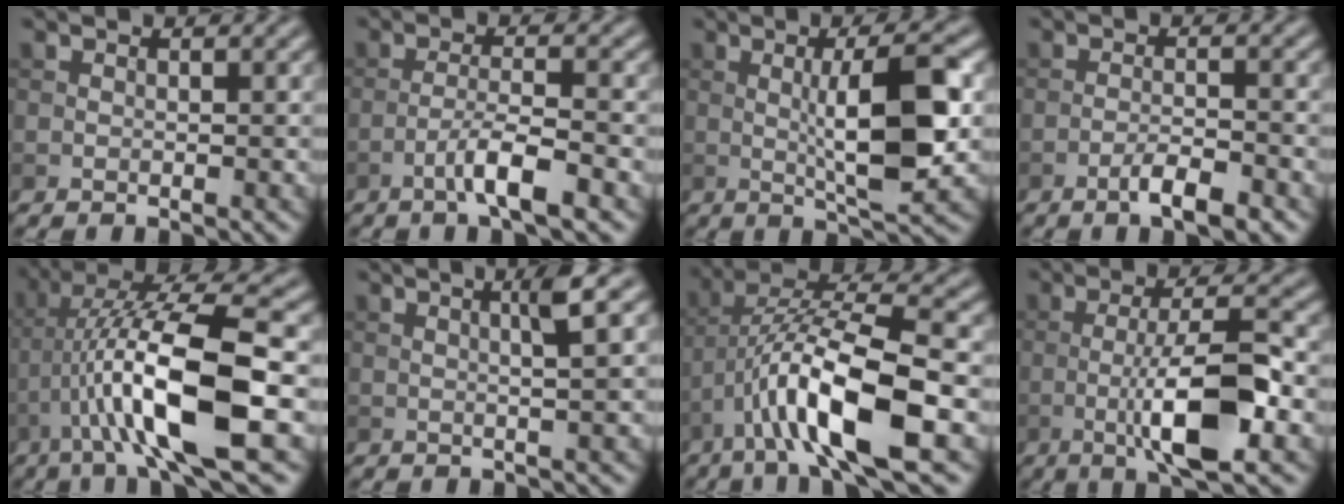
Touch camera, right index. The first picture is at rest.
{"total": 4.0, "force": [-2.1, 0.5, 3.4], "torque": [-0.062, 0.010, -0.046]}
{"total": 7.8, "force": [0.2, 1.6, 7.6], "torque": [-0.118, 0.002, 0.005]}
{"total": 3.4, "force": [-2.1, 0.6, 2.6], "torque": [-0.047, 0.005, -0.040]}
{"total": 12.0, "force": [-3.2, 2.7, 11.3], "torque": [-0.211, 0.018, -0.054]}
{"total": 3.0, "force": [0.9, 0.3, 2.9], "torque": [-0.042, 0.011, 0.013]}
{"total": 11.3, "force": [-4.3, 2.9, 10.1], "torque": [-0.188, 0.014, -0.078]}
{"total": 8.4, "force": [-2.0, 1.9, 7.9], "torque": [-0.132, 0.007, -0.038]}